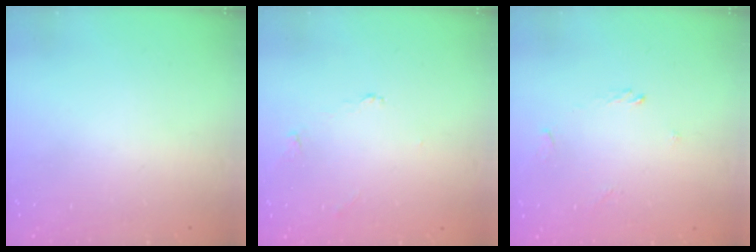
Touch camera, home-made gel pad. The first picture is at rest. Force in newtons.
{"total": 2.2, "press": 2.2, "slide": 0.4}
{"total": 1.4, "press": 1.3, "slide": 0.4}